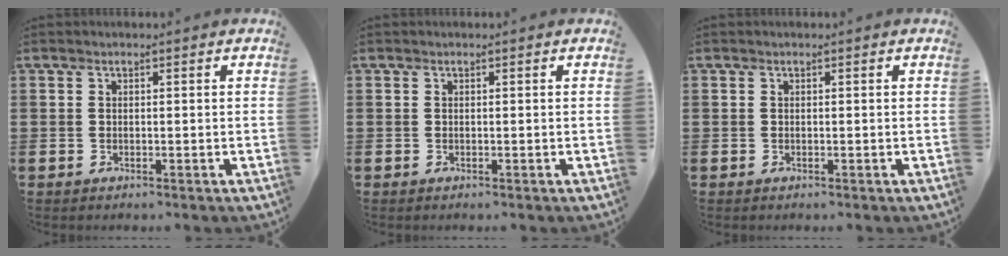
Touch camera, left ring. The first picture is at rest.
{"total": 0.0}
{"total": 0.0}